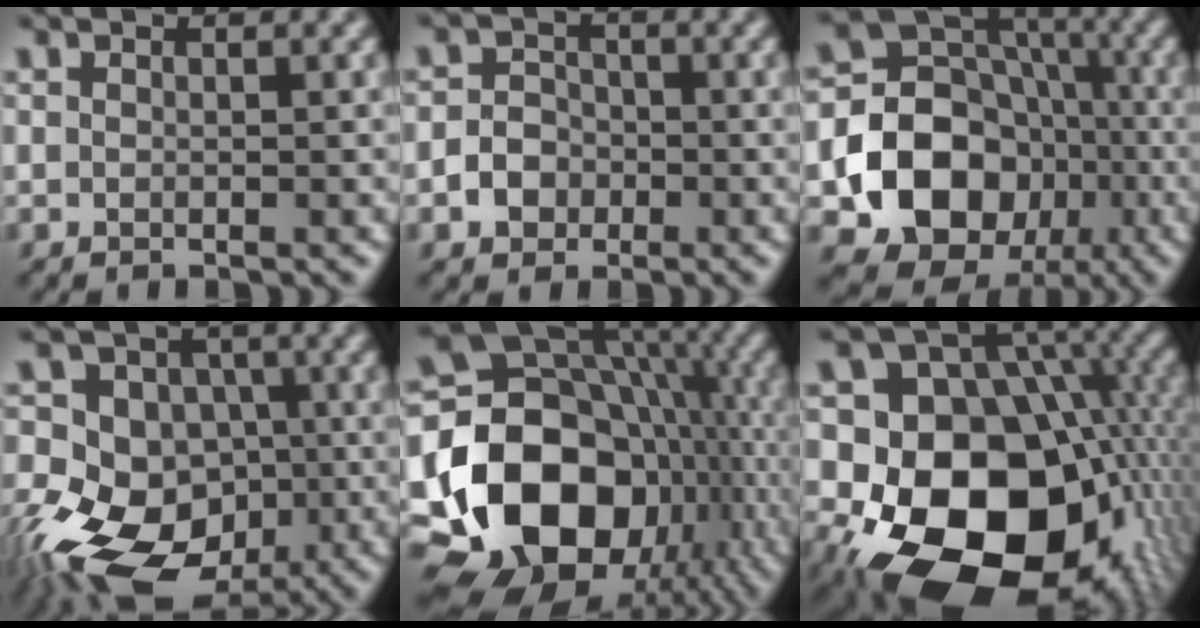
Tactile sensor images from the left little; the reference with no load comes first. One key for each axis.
{"total": 2.8, "fx": -1.1, "fy": 2.3, "fz": 1.1, "tx": -0.007, "ty": 0.003, "tz": -0.025}
{"total": 14.6, "fx": -3.9, "fy": 12.4, "fz": 6.6, "tx": -0.124, "ty": -0.015, "tz": -0.088}
{"total": 17.8, "fx": -8.1, "fy": 12.8, "fz": 9.3, "tx": -0.160, "ty": -0.010, "tz": -0.147}
{"total": 19.2, "fx": -4.7, "fy": 15.1, "fz": 10.8, "tx": -0.208, "ty": -0.015, "tz": -0.074}
{"total": 19.8, "fx": -4.1, "fy": 15.0, "fz": 12.3, "tx": -0.199, "ty": -0.020, "tz": -0.055}